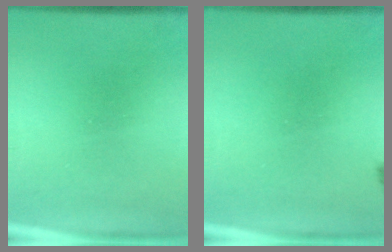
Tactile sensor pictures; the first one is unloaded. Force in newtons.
{"total": 1.3}